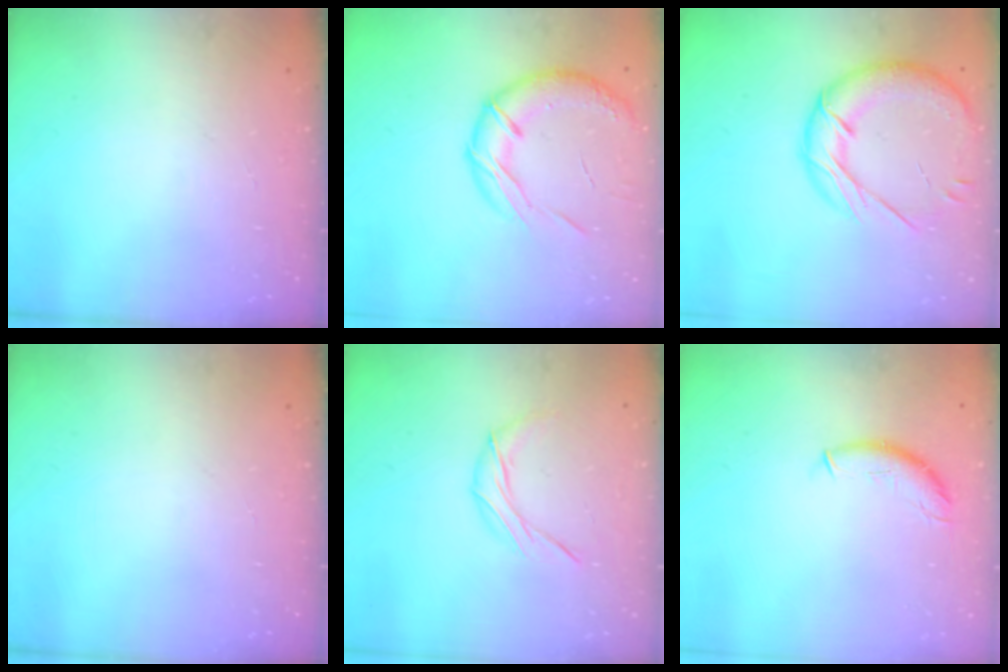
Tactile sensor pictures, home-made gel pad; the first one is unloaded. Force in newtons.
{"total": 16.7, "press": 16.5, "slide": 2.7}
{"total": 19.1, "press": 18.9, "slide": 2.6}
{"total": 0.0}
{"total": 6.8, "press": 6.8, "slide": 0.4}
{"total": 8.3, "press": 8.3, "slide": 0.4}